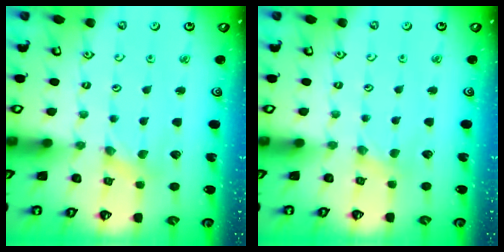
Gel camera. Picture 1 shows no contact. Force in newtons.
{"total": 1.5, "press": 1.4, "slide": 0.2}